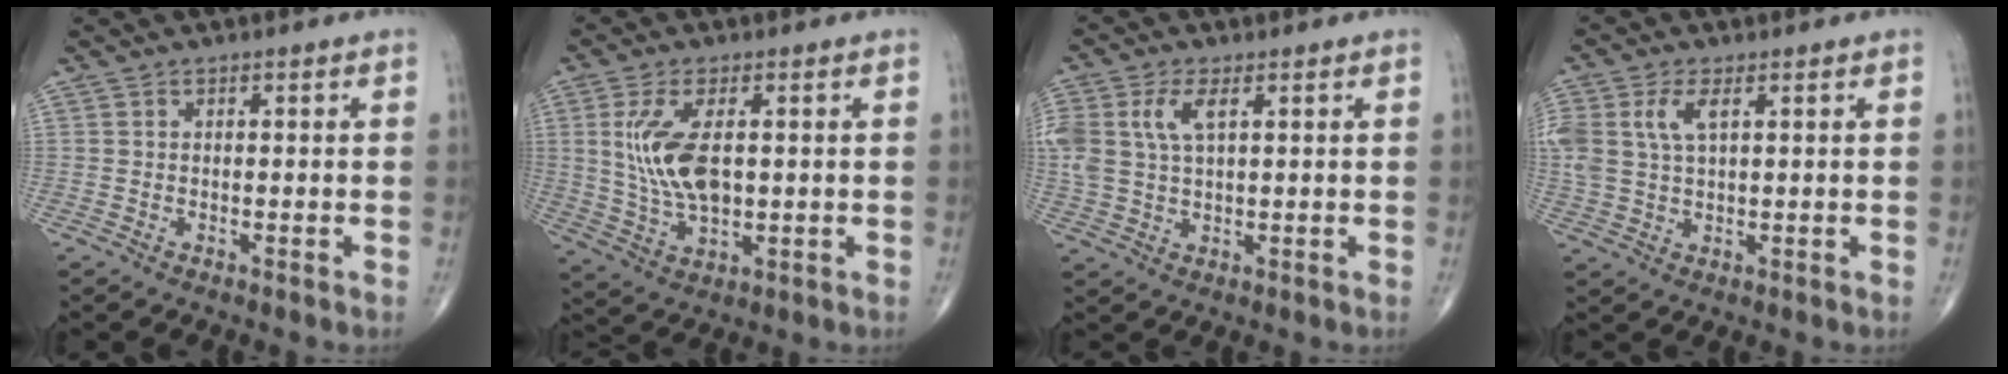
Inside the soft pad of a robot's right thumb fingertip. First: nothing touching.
{"total": 10.8, "force": [1.5, 5.2, 9.3], "torque": [-0.195, -0.009, 0.036]}
{"total": 8.3, "force": [2.7, 4.2, 6.6], "torque": [-0.162, 0.006, 0.057]}
{"total": 7.4, "force": [2.6, 3.8, 5.9], "torque": [-0.143, 0.004, 0.054]}